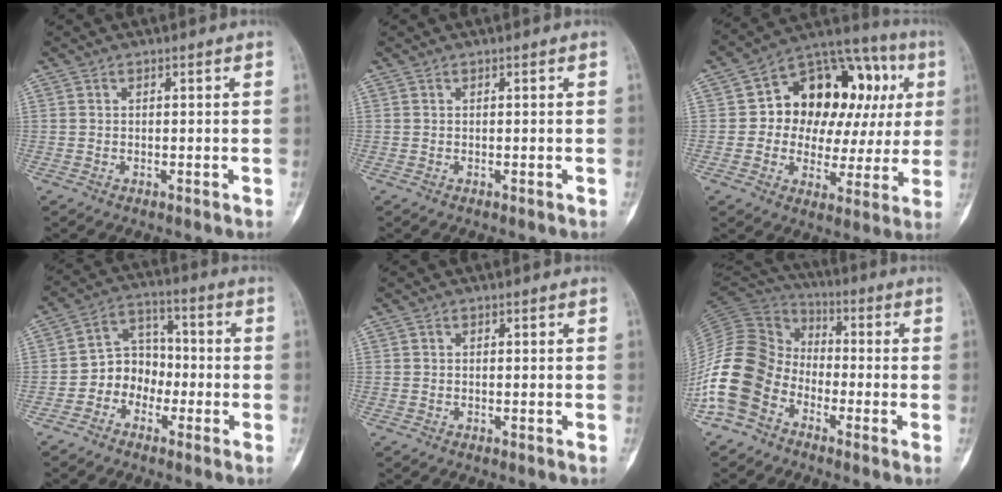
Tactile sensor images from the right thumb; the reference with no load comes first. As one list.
[{"total": 0.0}, {"total": 22.9, "force": [4.6, 14.6, 17.0], "torque": [-0.173, 0.039, 0.067]}, {"total": 8.1, "force": [-2.9, 6.8, 3.4], "torque": [-0.021, 0.044, -0.065]}, {"total": 0.0}, {"total": 16.5, "force": [-7.2, 12.3, 8.3], "torque": [-0.165, 0.063, -0.154]}]